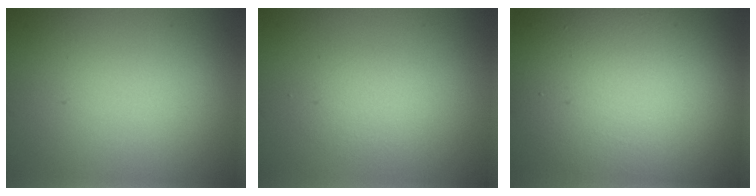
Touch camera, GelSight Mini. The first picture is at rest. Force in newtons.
{"total": 1.6, "press": 1.6, "slide": 0.2}
{"total": 17.9, "press": 17.8, "slide": 1.3}